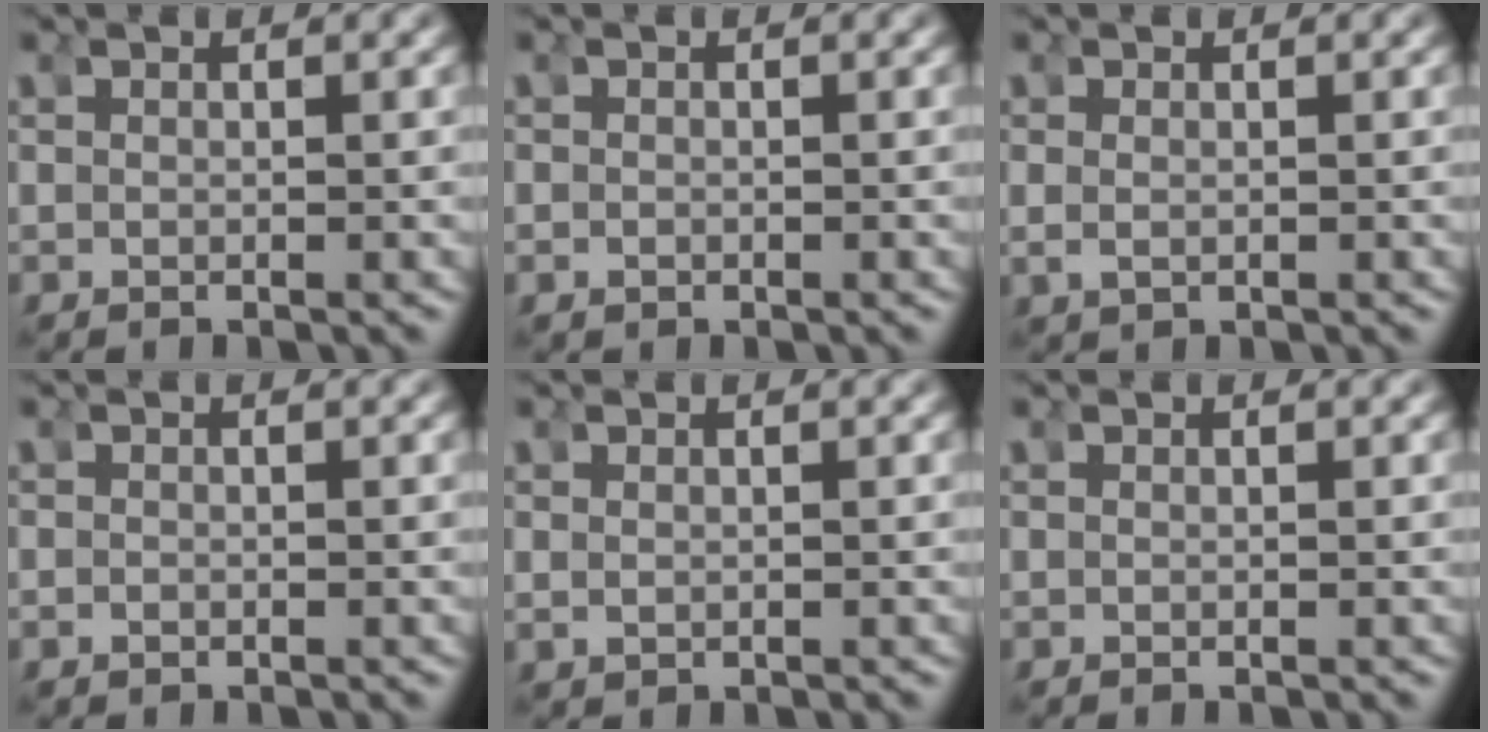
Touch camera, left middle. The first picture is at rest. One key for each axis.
{"total": 0.8, "fx": 0.6, "fy": 0.4, "fz": 0.1, "tx": -0.003, "ty": 0.000, "tz": 0.011}
{"total": 1.6, "fx": 0.4, "fy": -1.5, "fz": -0.5, "tx": 0.008, "ty": 0.008, "tz": 0.007}
{"total": 0.8, "fx": 0.5, "fy": 0.6, "fz": 0.2, "tx": -0.008, "ty": -0.002, "tz": 0.009}
{"total": 1.0, "fx": 0.4, "fy": -0.8, "fz": -0.4, "tx": 0.013, "ty": 0.005, "tz": 0.009}
{"total": 0.0}